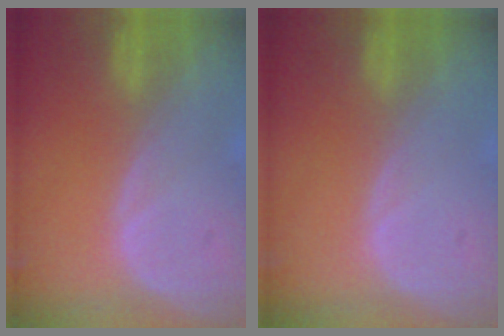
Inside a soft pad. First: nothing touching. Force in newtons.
{"total": 0.0}